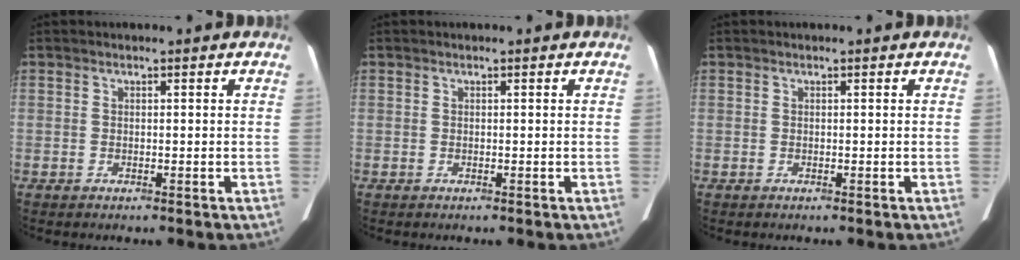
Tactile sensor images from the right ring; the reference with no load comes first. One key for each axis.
{"total": 0.0}
{"total": 0.0}